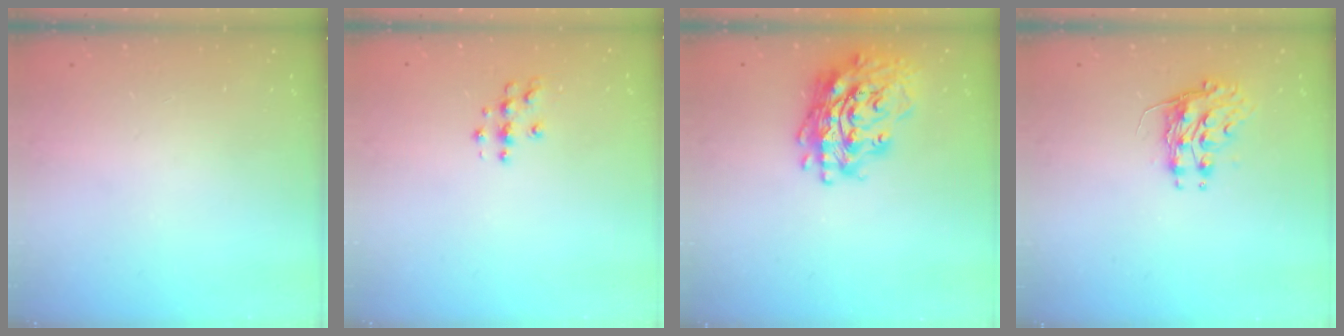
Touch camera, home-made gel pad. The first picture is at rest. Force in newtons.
{"total": 4.5, "press": 4.4, "slide": 0.4}
{"total": 19.4, "press": 19.2, "slide": 3.0}
{"total": 8.3, "press": 8.3, "slide": 0.1}